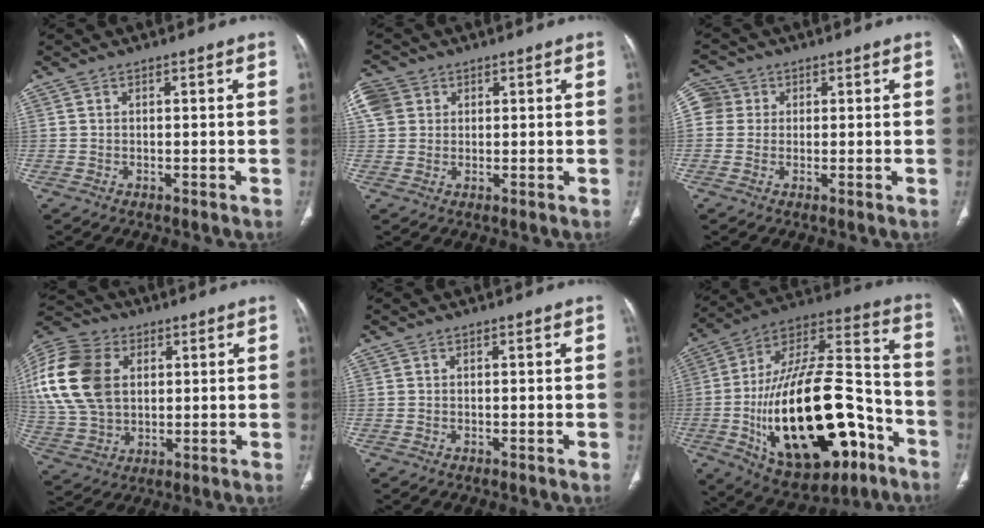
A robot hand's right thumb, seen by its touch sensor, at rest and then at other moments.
{"total": 7.3, "force": [2.8, 6.0, 3.0], "torque": [-0.068, 0.014, 0.056]}
{"total": 4.8, "force": [1.0, 4.5, 1.1], "torque": [-0.006, 0.009, 0.016]}
{"total": 22.7, "force": [5.1, 16.2, 15.0], "torque": [-0.329, 0.012, 0.099]}
{"total": 0.0}
{"total": 33.8, "force": [-11.1, 15.8, 27.7], "torque": [-0.477, 0.046, -0.162]}